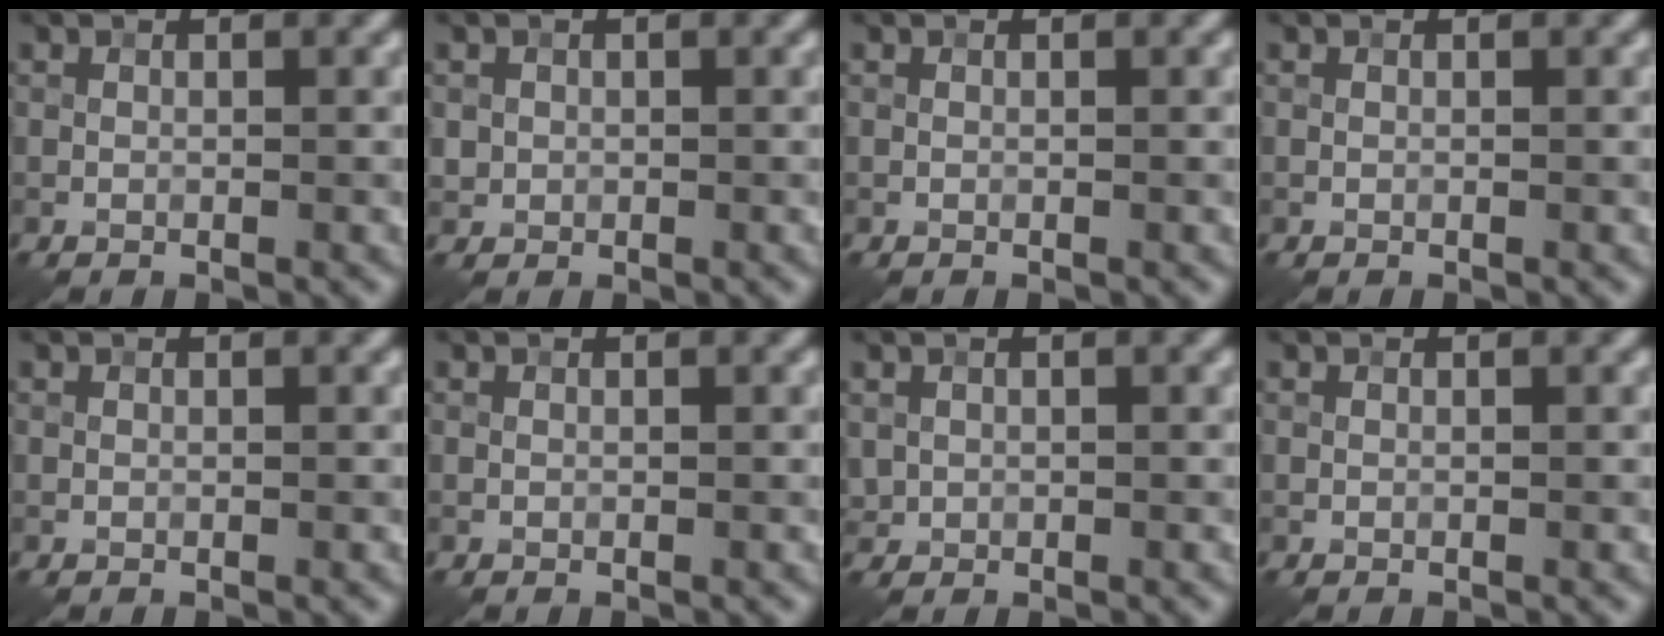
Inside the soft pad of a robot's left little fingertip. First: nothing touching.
{"total": 0.8, "force": [0.1, 0.8, 0.0], "torque": [0.009, -0.004, 0.002]}
{"total": 0.0}
{"total": 0.0}
{"total": 0.0}
{"total": 0.0}
{"total": 0.8, "force": [0.3, 0.8, 0.1], "torque": [0.000, -0.003, 0.007]}
{"total": 0.0}